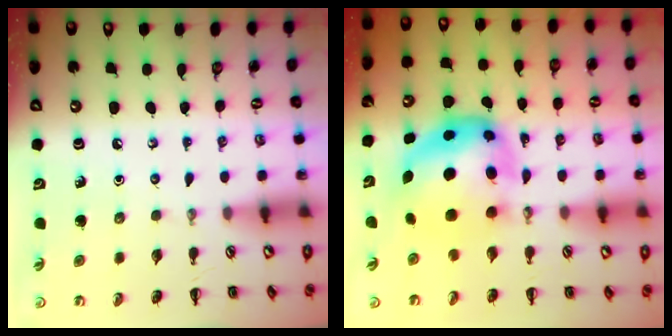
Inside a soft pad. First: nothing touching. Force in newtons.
{"total": 7.9, "press": 7.7, "slide": 1.8}